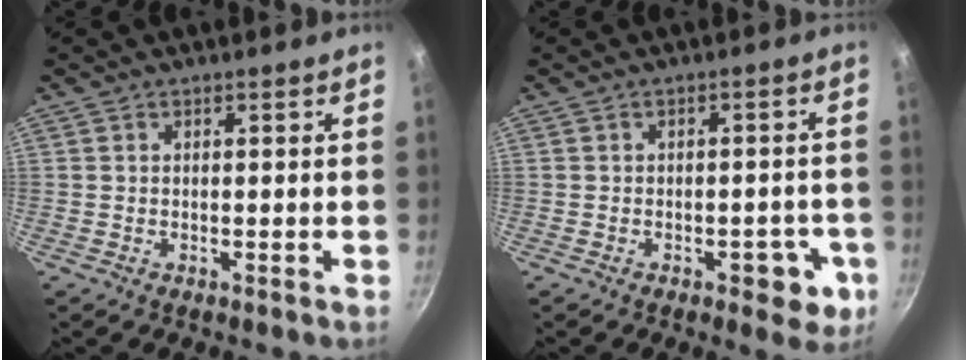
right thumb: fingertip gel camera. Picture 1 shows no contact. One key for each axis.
{"total": 6.2, "fx": -2.8, "fy": 3.0, "fz": 4.6, "tx": -0.031, "ty": 0.018, "tz": -0.031}